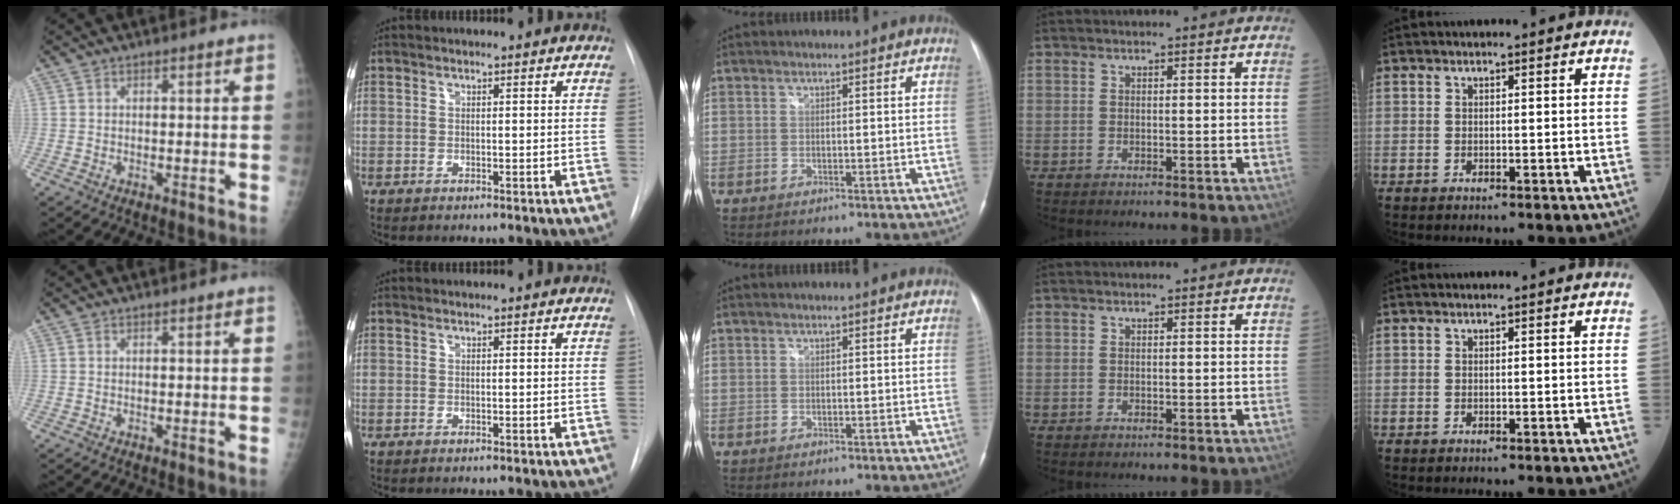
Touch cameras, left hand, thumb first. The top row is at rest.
{}